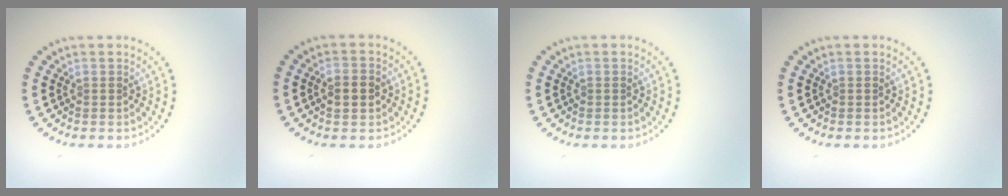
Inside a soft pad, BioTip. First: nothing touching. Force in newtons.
{"total": 2.7, "press": 2.7, "slide": 0.2}
{"total": 0.0}
{"total": 0.0}